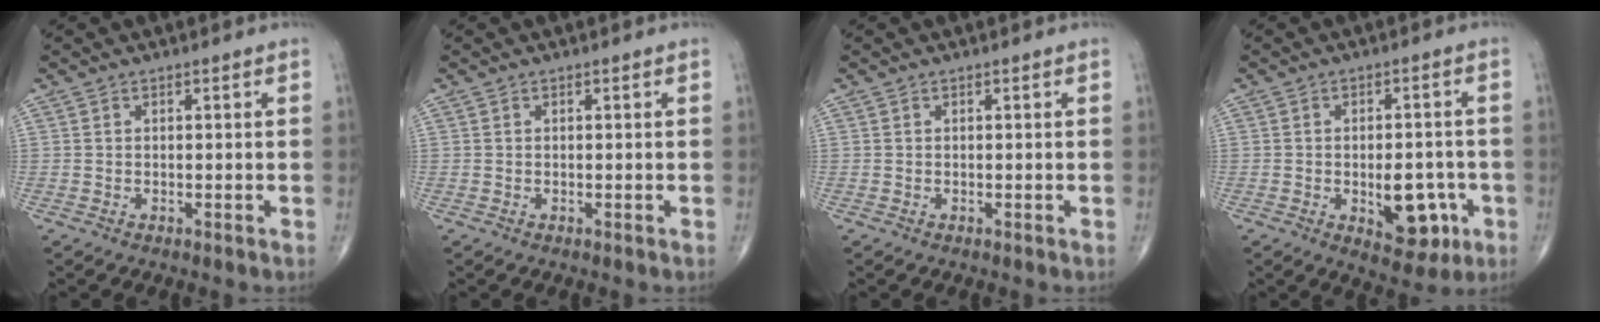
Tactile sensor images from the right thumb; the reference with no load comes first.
{"total": 0.0}
{"total": 0.0}
{"total": 9.8, "force": [-2.8, 5.2, 7.8], "torque": [-0.080, 0.011, -0.025]}